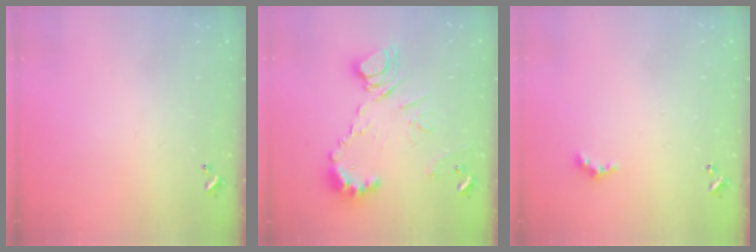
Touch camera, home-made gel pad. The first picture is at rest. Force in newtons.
{"total": 12.4, "press": 12.3, "slide": 1.4}
{"total": 2.4, "press": 2.3, "slide": 0.5}